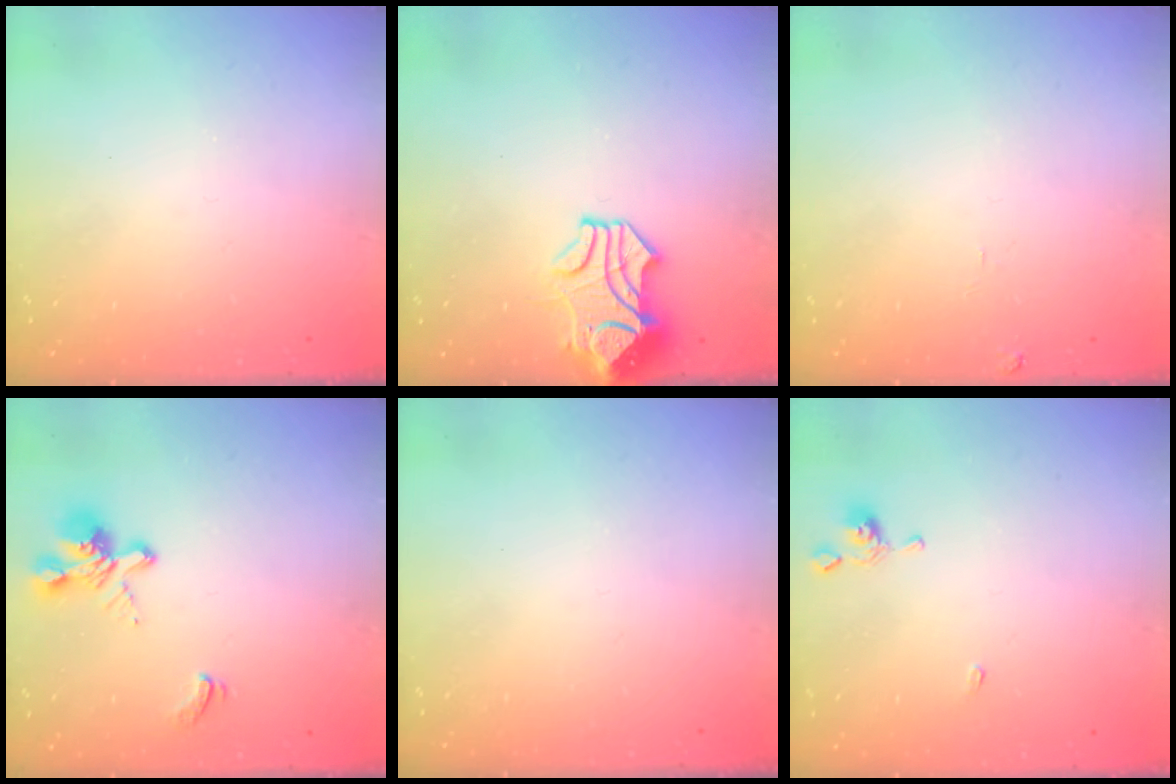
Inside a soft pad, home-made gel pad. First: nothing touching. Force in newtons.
{"total": 2.2, "press": 1.9, "slide": 1.1}
{"total": 1.3, "press": 1.3, "slide": 0.3}
{"total": 2.8, "press": 2.5, "slide": 1.1}
{"total": 0.0}
{"total": 1.2, "press": 1.1, "slide": 0.5}